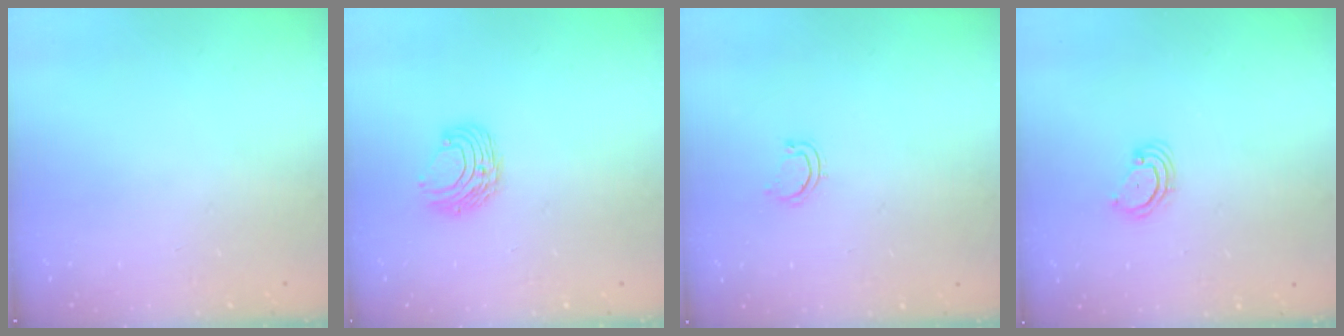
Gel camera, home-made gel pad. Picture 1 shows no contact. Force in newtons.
{"total": 7.7, "press": 7.7, "slide": 0.3}
{"total": 4.3, "press": 4.2, "slide": 1.0}
{"total": 3.9, "press": 3.9, "slide": 0.2}